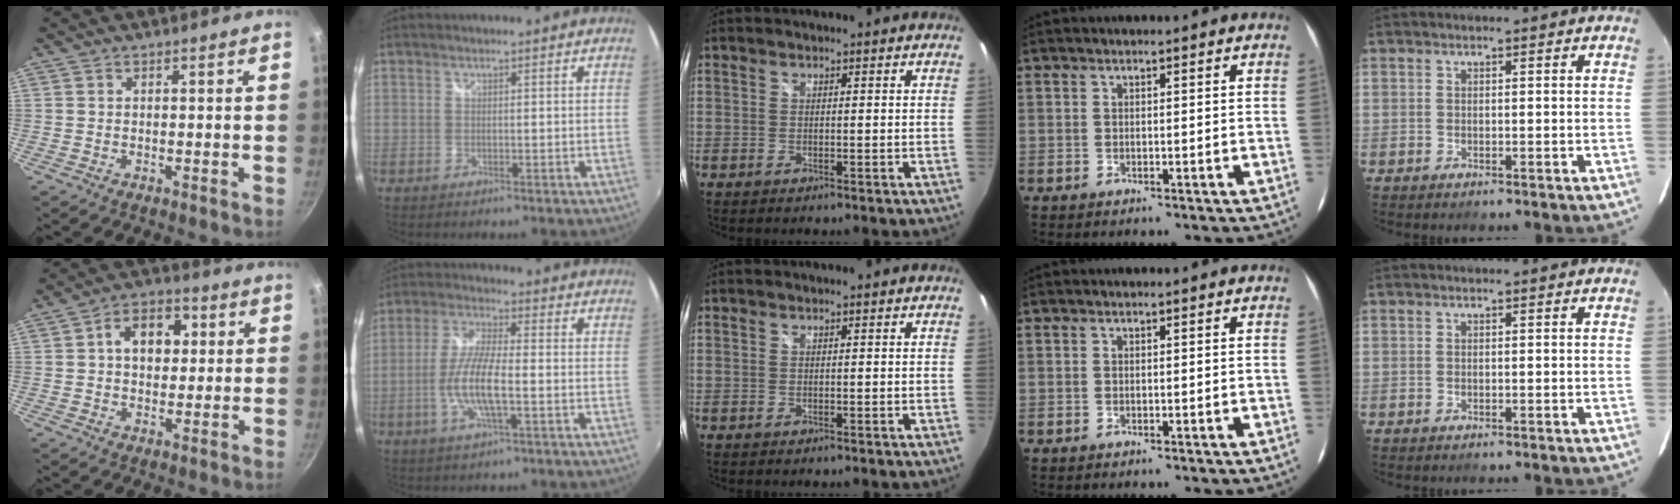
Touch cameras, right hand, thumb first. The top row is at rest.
{"thumb": {"total": 9.4, "force": [1.7, 6.7, 6.4], "torque": [-0.058, 0.011, 0.016]}, "index": {"total": 9.4, "force": [-2.4, 1.9, 8.8], "torque": [-0.183, -0.002, -0.050]}}